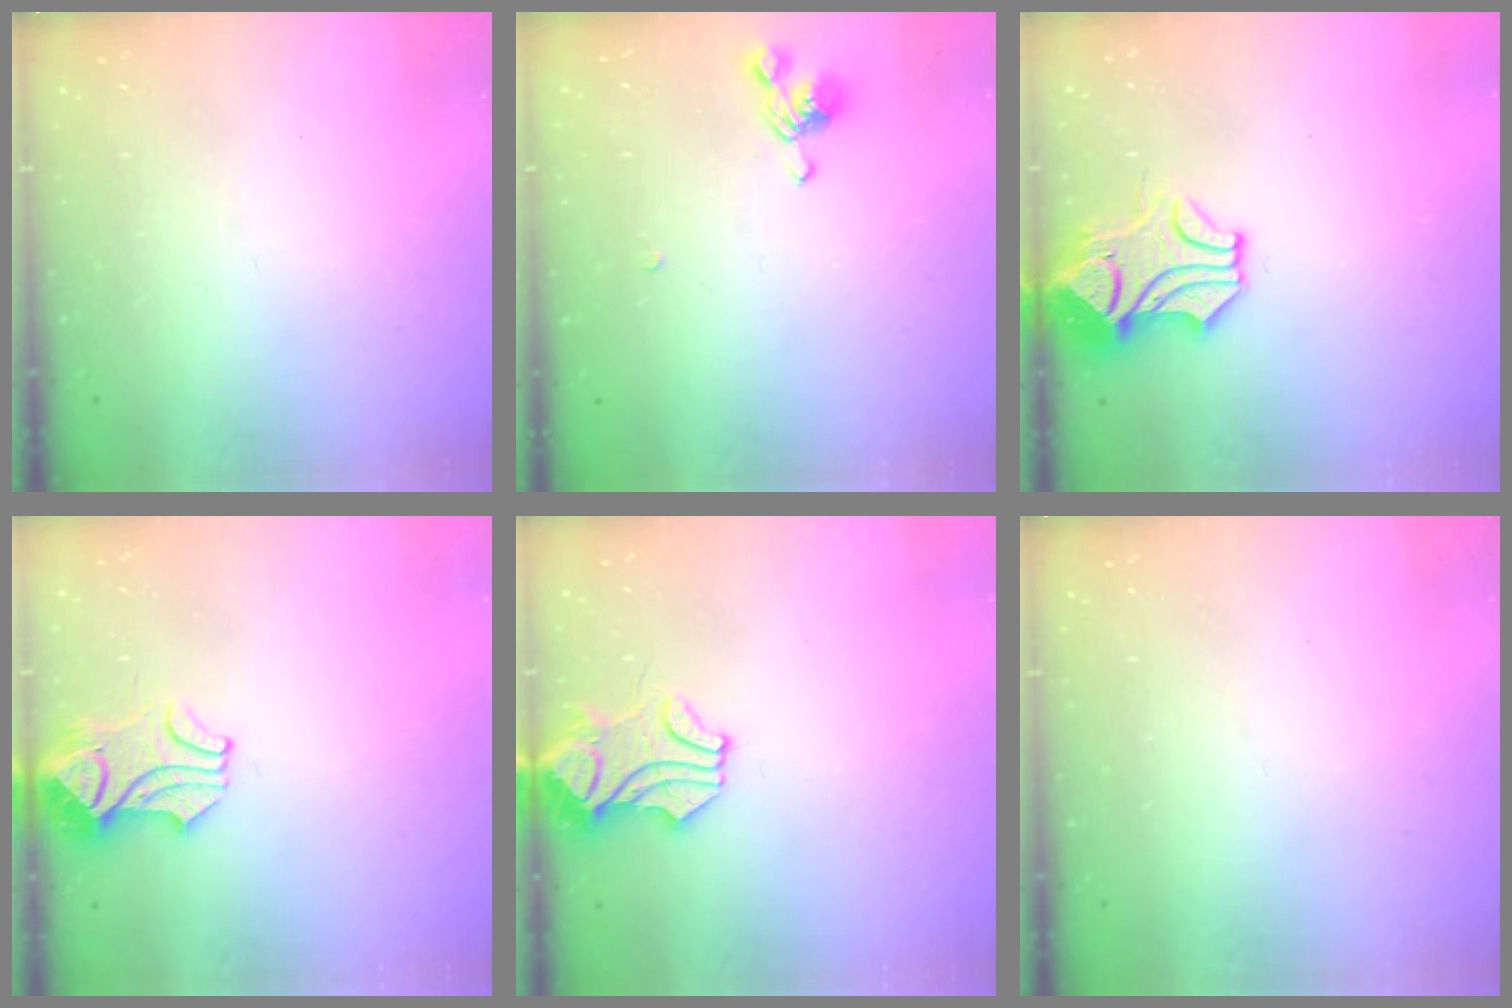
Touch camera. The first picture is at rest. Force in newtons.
{"total": 3.6, "press": 3.6, "slide": 0.3}
{"total": 2.7, "press": 2.3, "slide": 1.4}
{"total": 2.2, "press": 2.1, "slide": 0.5}
{"total": 1.8, "press": 1.7, "slide": 0.7}
{"total": 0.0}